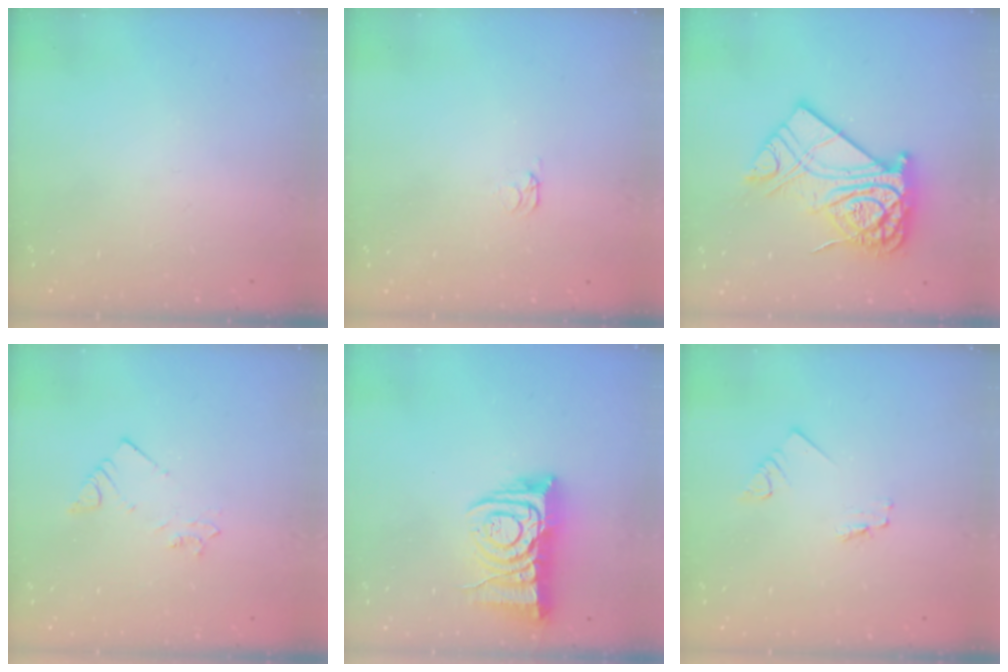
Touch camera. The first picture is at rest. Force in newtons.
{"total": 1.6, "press": 1.6, "slide": 0.4}
{"total": 20.2, "press": 20.1, "slide": 1.9}
{"total": 2.7, "press": 2.7, "slide": 0.3}
{"total": 10.3, "press": 10.2, "slide": 1.1}
{"total": 1.2, "press": 1.2, "slide": 0.1}